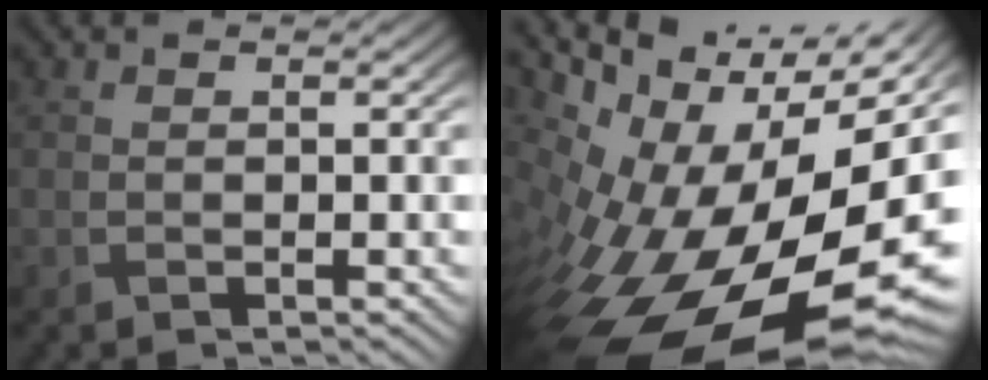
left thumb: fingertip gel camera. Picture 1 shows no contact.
{"total": 19.5, "force": [-5.0, 10.1, 15.9], "torque": [-0.273, -0.048, -0.059]}